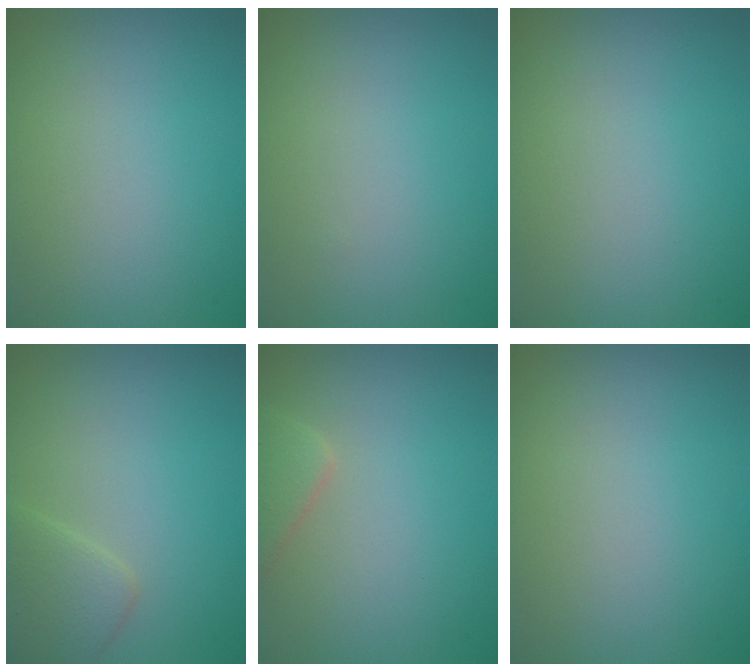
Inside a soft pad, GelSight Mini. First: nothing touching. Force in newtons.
{"total": 0.0}
{"total": 0.0}
{"total": 2.5, "press": 2.5, "slide": 0.2}
{"total": 2.1, "press": 2.1, "slide": 0.1}
{"total": 0.0}